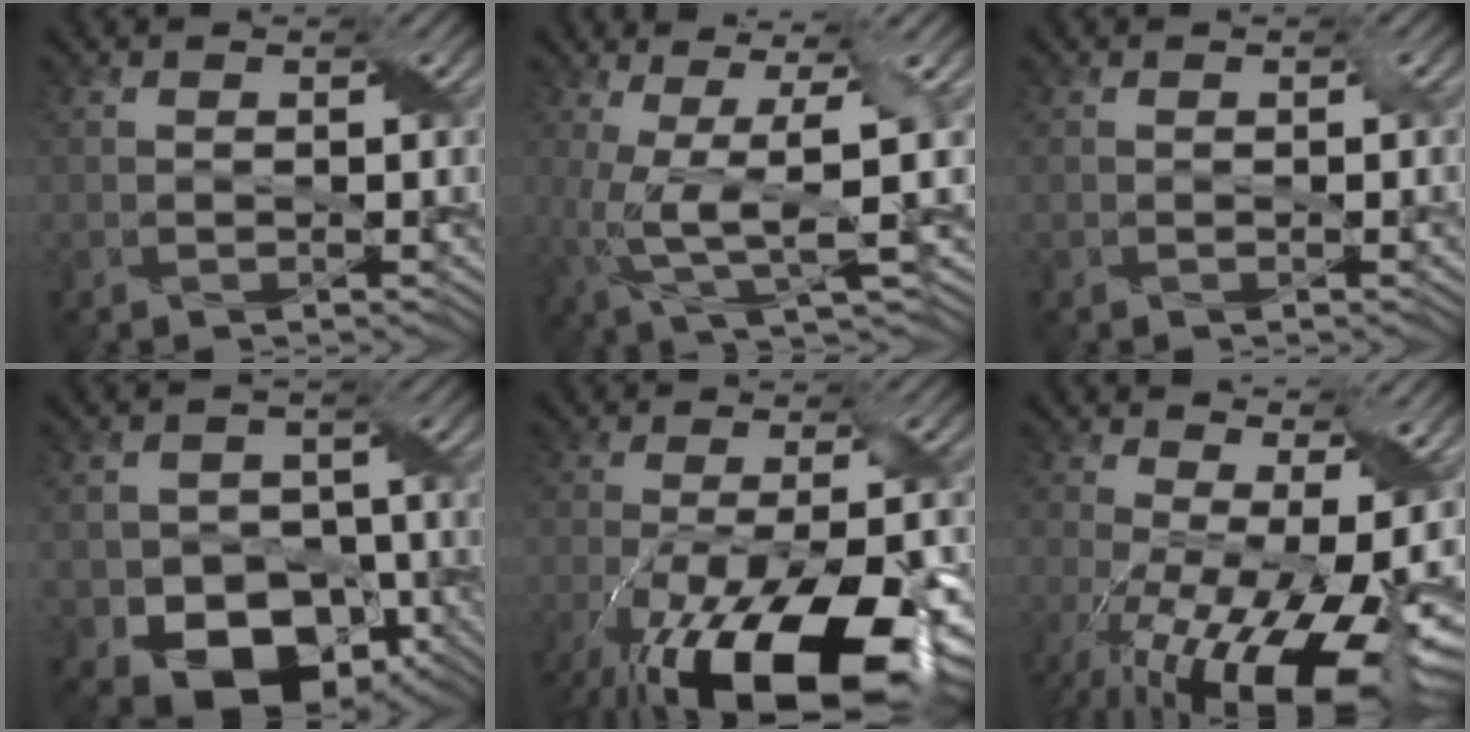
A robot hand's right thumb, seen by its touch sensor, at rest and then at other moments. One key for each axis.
{"total": 9.6, "fx": -0.7, "fy": 2.4, "fz": 9.3, "tx": -0.189, "ty": 0.002, "tz": -0.002}
{"total": 0.9, "fx": 0.0, "fy": 0.2, "fz": 0.9, "tx": -0.012, "ty": 0.004, "tz": 0.000}
{"total": 10.4, "fx": -4.9, "fy": 7.5, "fz": 5.4, "tx": -0.086, "ty": -0.030, "tz": -0.081}
{"total": 18.6, "fx": -9.6, "fy": 7.4, "fz": 14.2, "tx": -0.260, "ty": -0.038, "tz": -0.148}
{"total": 16.8, "fx": -4.3, "fy": 7.4, "fz": 14.5, "tx": -0.251, "ty": -0.046, "tz": -0.050}